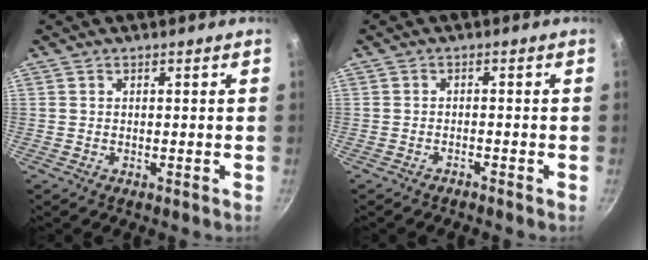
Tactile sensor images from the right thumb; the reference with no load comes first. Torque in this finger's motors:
{"motor_torque": [0.14, -0.06, -0.18, 0.17, -0.02]}